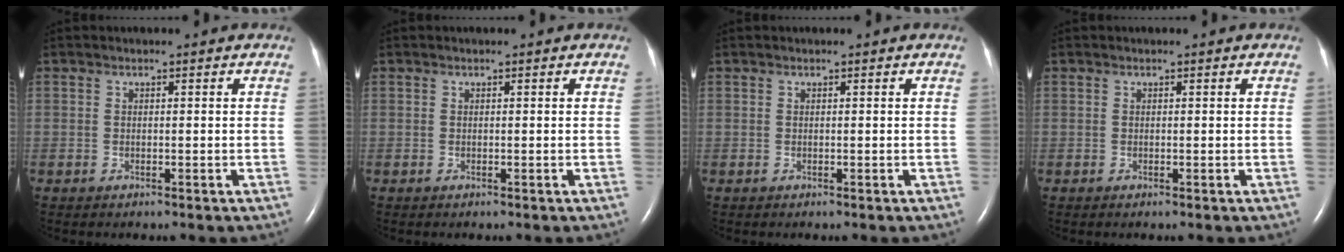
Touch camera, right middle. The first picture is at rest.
{"total": 0.0}
{"total": 0.0}
{"total": 0.0}